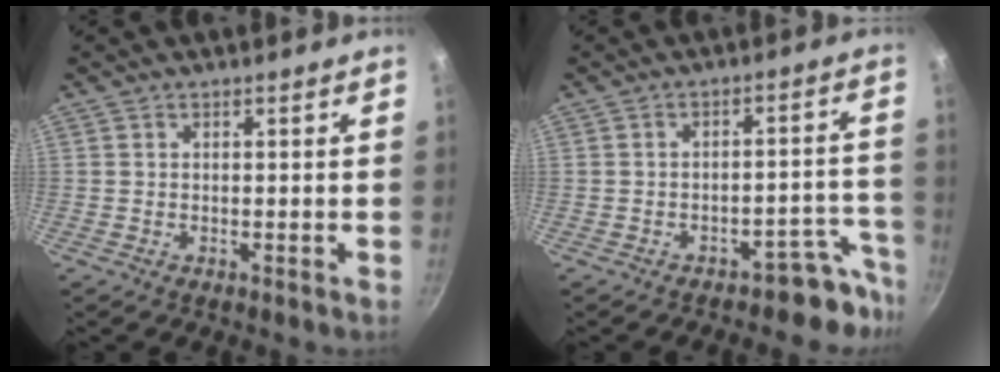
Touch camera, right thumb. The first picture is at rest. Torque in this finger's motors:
{"motor_torque": [0.87, 0.07, 0.12, -0.30, -0.01]}